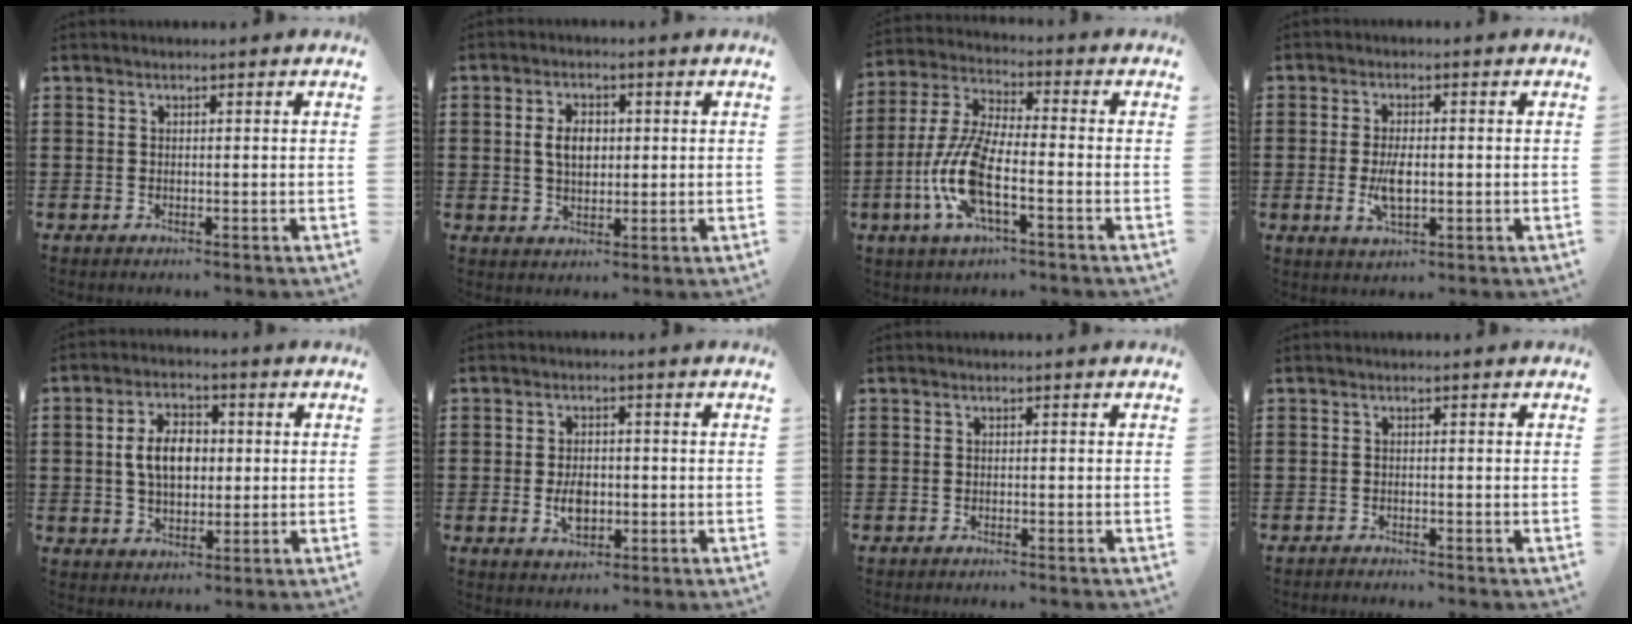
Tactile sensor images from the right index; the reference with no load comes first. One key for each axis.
{"total": 4.3, "fx": 0.4, "fy": 2.6, "fz": 3.4, "tx": -0.062, "ty": 0.009, "tz": 0.004}
{"total": 11.0, "fx": -3.5, "fy": 3.4, "fz": 9.9, "tx": -0.239, "ty": -0.017, "tz": -0.072}
{"total": 4.9, "fx": -0.6, "fy": 2.1, "fz": 4.4, "tx": -0.092, "ty": -0.003, "tz": -0.013}
{"total": 6.8, "fx": 0.4, "fy": 4.2, "fz": 5.3, "tx": -0.101, "ty": 0.008, "tz": -0.002}
{"total": 4.2, "fx": -0.8, "fy": 2.6, "fz": 3.2, "tx": -0.060, "ty": -0.002, "tz": -0.018}
{"total": 0.6, "fx": -0.6, "fy": 0.0, "fz": 0.1, "tx": -0.004, "ty": -0.002, "tz": -0.012}
{"total": 1.0, "fx": -1.0, "fy": 0.1, "fz": 0.0, "tx": -0.001, "ty": 0.002, "tz": -0.022}